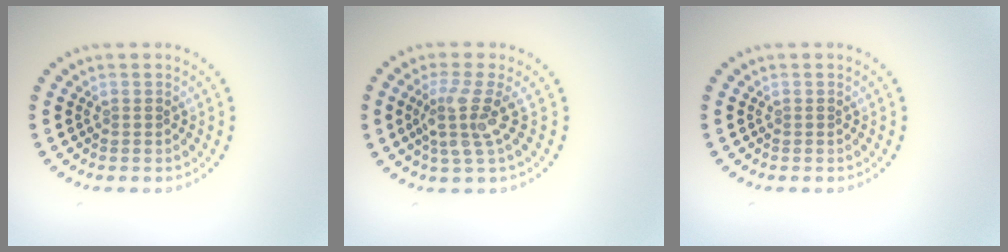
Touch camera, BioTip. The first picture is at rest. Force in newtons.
{"total": 3.4, "press": 2.4, "slide": 2.3}
{"total": 0.0}